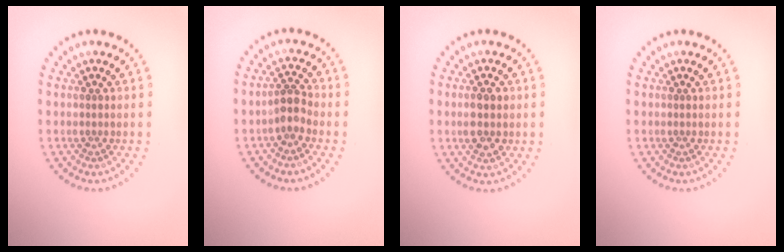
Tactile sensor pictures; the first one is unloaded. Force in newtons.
{"total": 1.9, "press": 1.5, "slide": 1.2}
{"total": 2.4, "press": 2.4, "slide": 0.1}
{"total": 0.0}